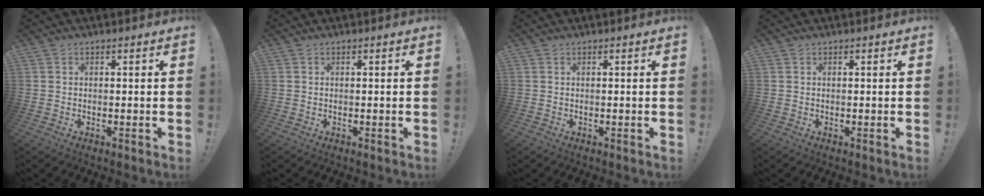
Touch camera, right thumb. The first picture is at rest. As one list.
[{"total": 0.0}, {"total": 0.0}, {"total": 0.0}]